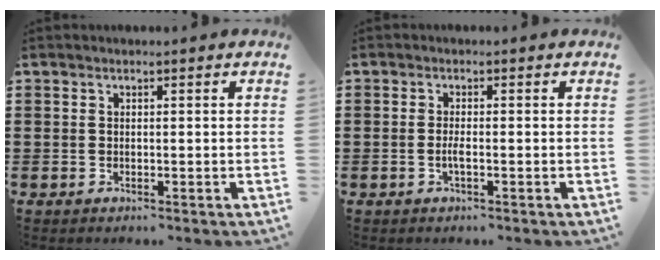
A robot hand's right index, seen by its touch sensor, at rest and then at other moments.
{"total": 1.8, "force": [-0.7, 0.3, 1.7], "torque": [-0.039, -0.003, -0.014]}